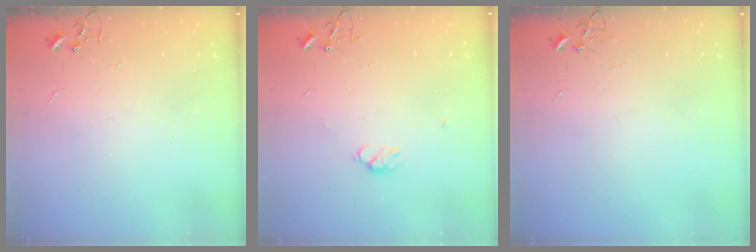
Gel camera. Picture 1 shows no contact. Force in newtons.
{"total": 4.4, "press": 4.3, "slide": 0.8}
{"total": 0.0}